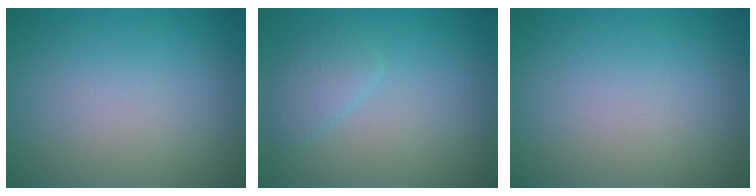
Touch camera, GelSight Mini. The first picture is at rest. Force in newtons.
{"total": 1.8, "press": 1.8, "slide": 0.1}
{"total": 0.0}